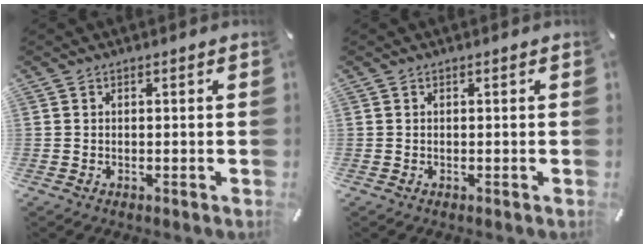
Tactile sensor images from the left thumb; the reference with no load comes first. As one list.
[{"total": 0.0}]